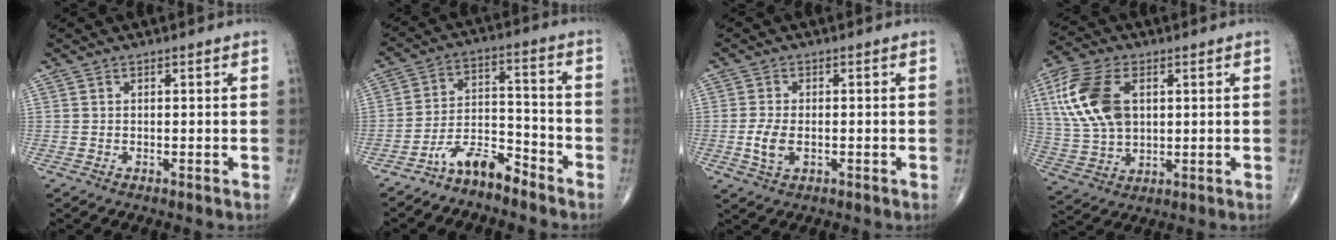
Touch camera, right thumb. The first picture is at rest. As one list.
[{"total": 7.9, "force": [-6.4, 2.7, 3.7], "torque": [-0.061, 0.069, -0.124]}, {"total": 4.6, "force": [-0.9, 2.6, 3.6], "torque": [-0.080, -0.003, -0.016]}, {"total": 15.3, "force": [4.0, 9.3, 11.5], "torque": [-0.237, 0.001, 0.081]}]